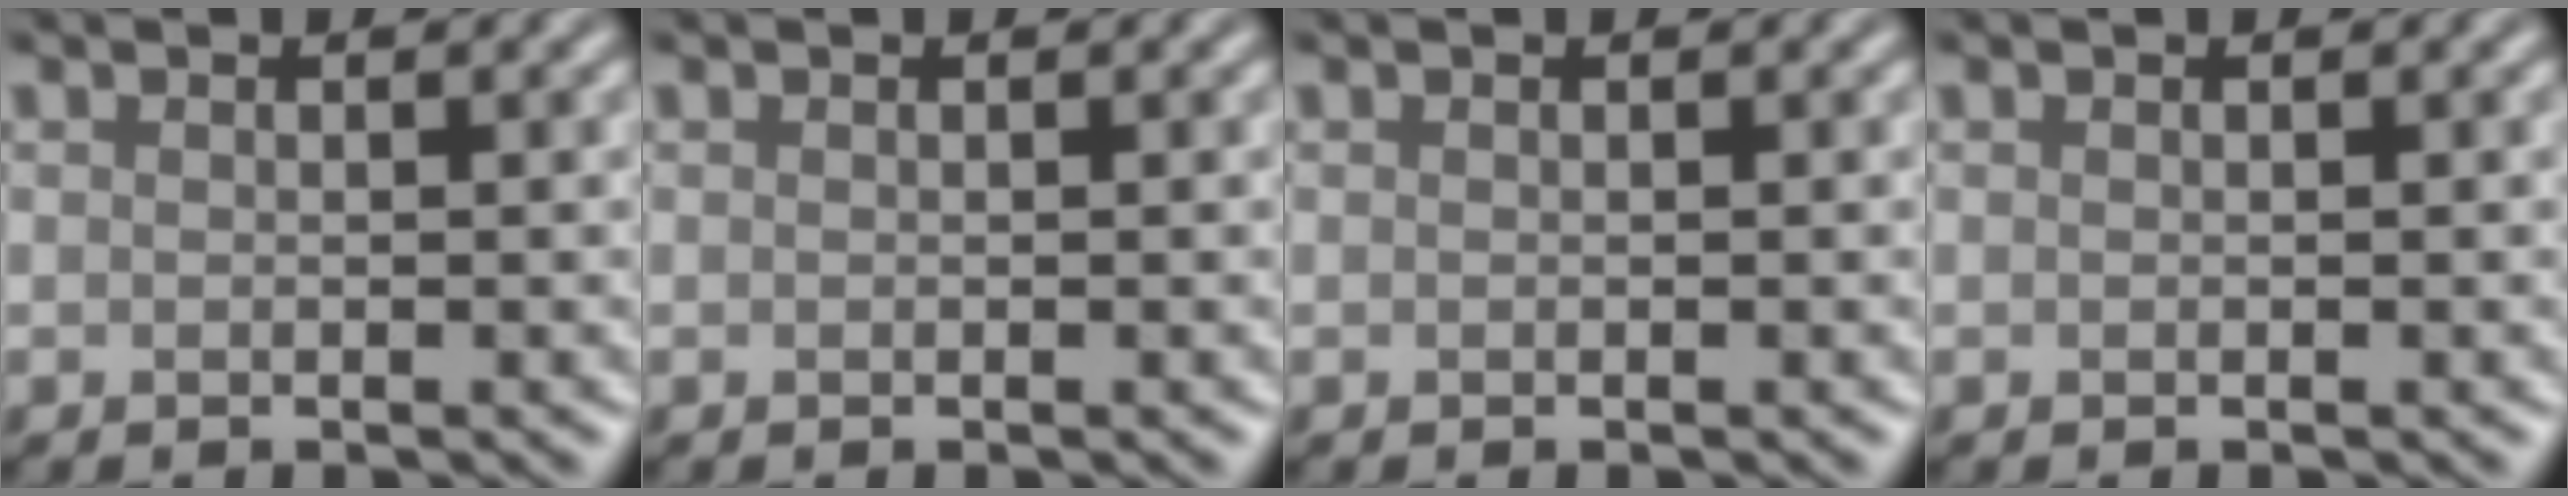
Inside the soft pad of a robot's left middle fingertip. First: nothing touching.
{"total": 0.0}
{"total": 0.0}
{"total": 0.0}